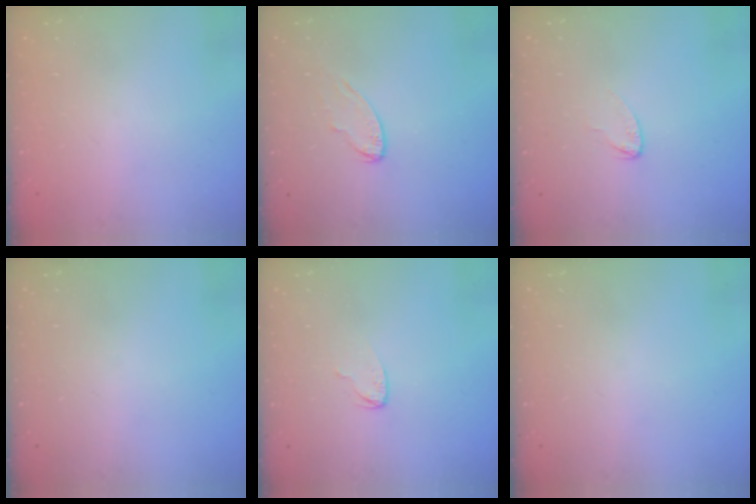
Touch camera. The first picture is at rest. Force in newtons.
{"total": 6.4, "press": 6.3, "slide": 0.5}
{"total": 3.2, "press": 3.2, "slide": 0.2}
{"total": 0.0}
{"total": 3.5, "press": 3.5, "slide": 0.3}
{"total": 0.0}